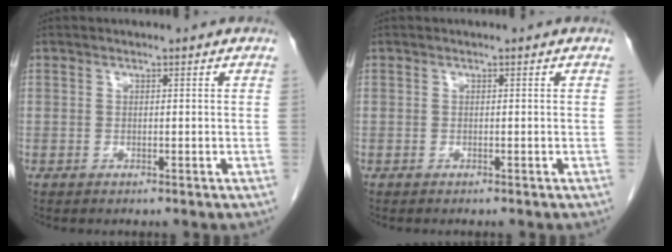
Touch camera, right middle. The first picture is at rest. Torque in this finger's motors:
{"motor_torque": [0.20, -0.01, -0.05, 0.01]}